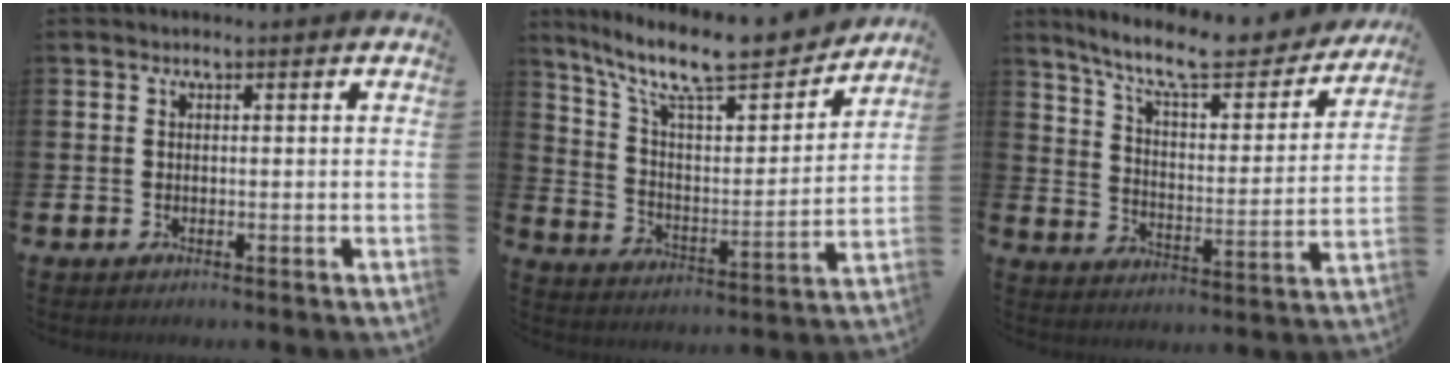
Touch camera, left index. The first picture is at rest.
{"total": 12.4, "force": [10.7, 2.6, 5.7], "torque": [-0.138, -0.072, 0.184]}
{"total": 10.7, "force": [9.4, 2.1, 4.8], "torque": [-0.116, -0.061, 0.157]}